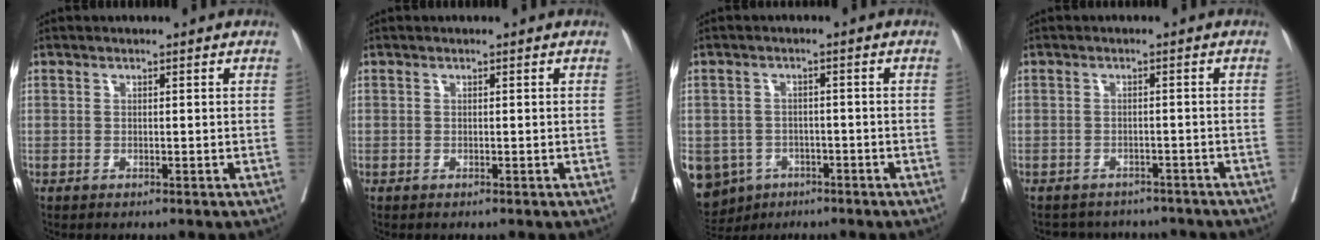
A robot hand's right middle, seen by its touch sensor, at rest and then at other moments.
{"total": 0.0}
{"total": 13.3, "force": [-6.5, 10.9, 4.2], "torque": [-0.127, 0.000, -0.085]}
{"total": 8.2, "force": [-7.5, 3.2, 0.7], "torque": [-0.009, 0.016, -0.083]}